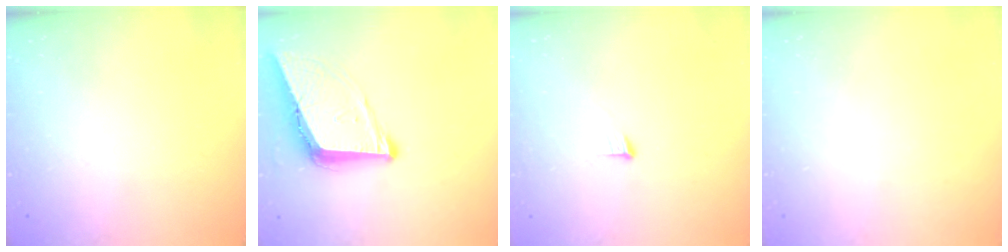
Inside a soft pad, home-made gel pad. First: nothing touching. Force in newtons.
{"total": 10.3, "press": 9.6, "slide": 3.6}
{"total": 4.0, "press": 4.0, "slide": 0.3}
{"total": 0.0}